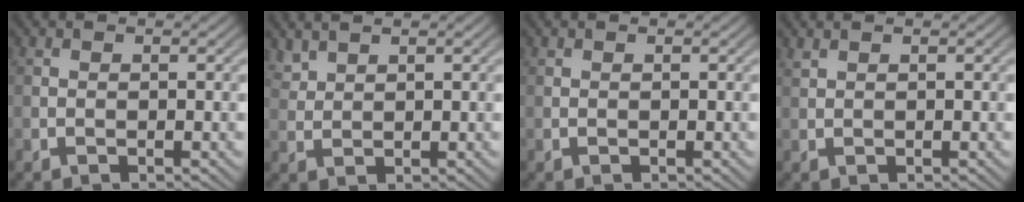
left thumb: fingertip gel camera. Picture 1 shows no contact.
{"total": 2.0, "force": [1.8, 0.7, 0.7], "torque": [-0.021, 0.004, 0.046]}
{"total": 0.0}
{"total": 0.7, "force": [0.6, 0.1, 0.3], "torque": [-0.010, 0.005, 0.014]}